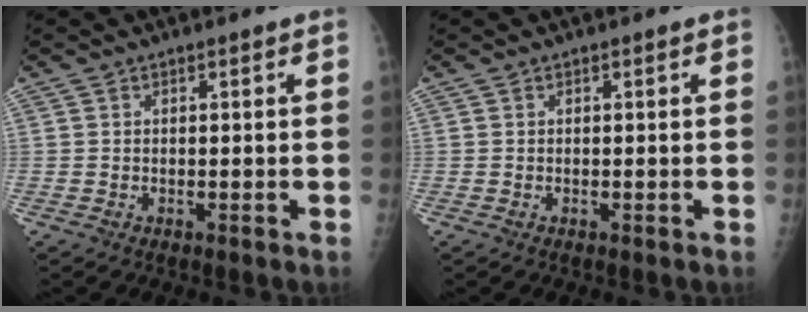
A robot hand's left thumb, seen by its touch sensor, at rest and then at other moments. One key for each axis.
{"total": 0.0}